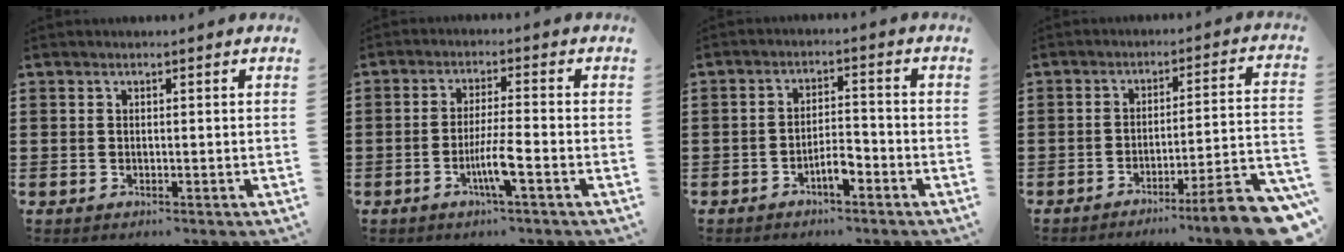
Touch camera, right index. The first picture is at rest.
{"total": 5.3, "force": [-2.3, 0.1, 4.8], "torque": [-0.094, -0.015, -0.042]}
{"total": 4.0, "force": [-2.4, 1.3, 2.9], "torque": [-0.058, 0.005, -0.048]}
{"total": 8.9, "force": [-6.4, 0.0, 6.2], "torque": [-0.091, 0.000, -0.120]}